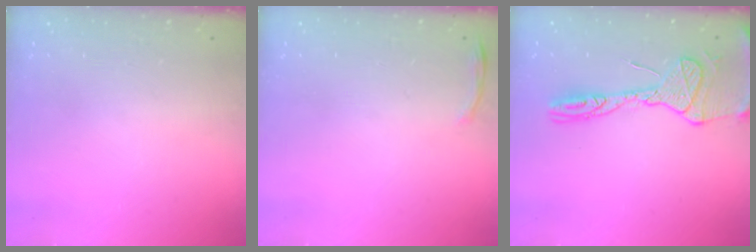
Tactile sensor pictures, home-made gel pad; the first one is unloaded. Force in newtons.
{"total": 4.1, "press": 3.9, "slide": 1.1}
{"total": 16.0, "press": 15.9, "slide": 1.6}